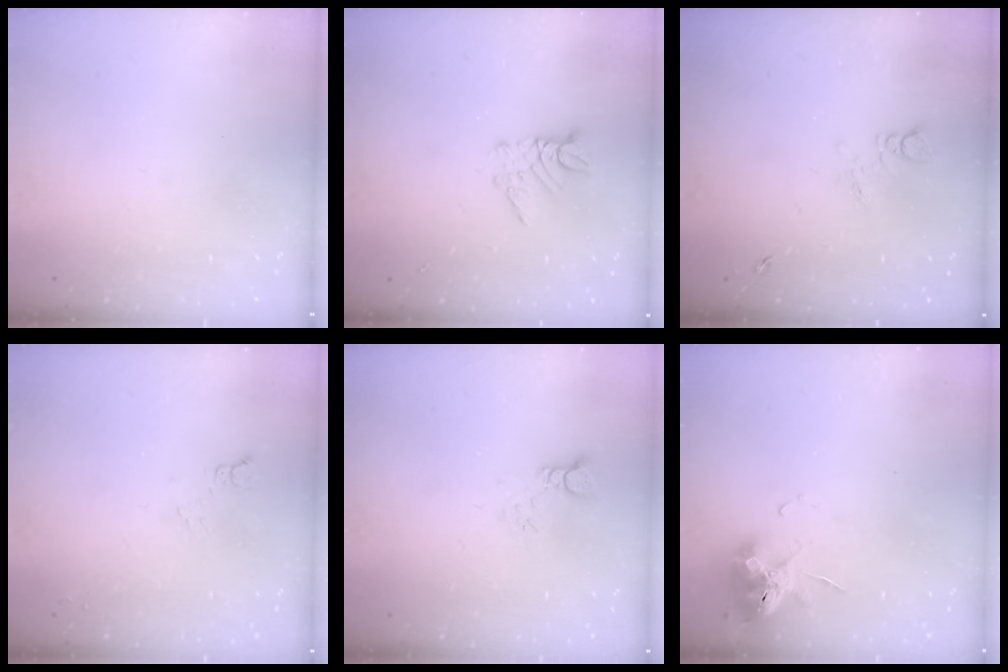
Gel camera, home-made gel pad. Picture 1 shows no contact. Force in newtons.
{"total": 7.2, "press": 7.2, "slide": 0.6}
{"total": 3.5, "press": 3.5, "slide": 0.5}
{"total": 5.3, "press": 5.3, "slide": 0.7}
{"total": 2.2, "press": 2.2, "slide": 0.1}
{"total": 11.4, "press": 11.3, "slide": 1.4}